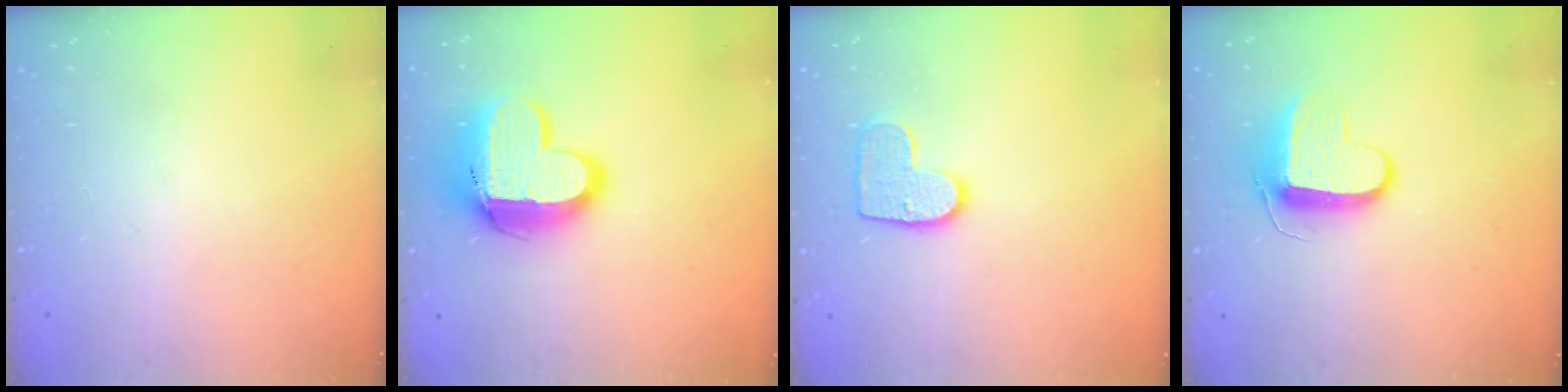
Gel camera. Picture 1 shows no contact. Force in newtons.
{"total": 15.3, "press": 15.2, "slide": 1.2}
{"total": 10.0, "press": 10.0, "slide": 0.5}
{"total": 9.8, "press": 9.8, "slide": 0.1}